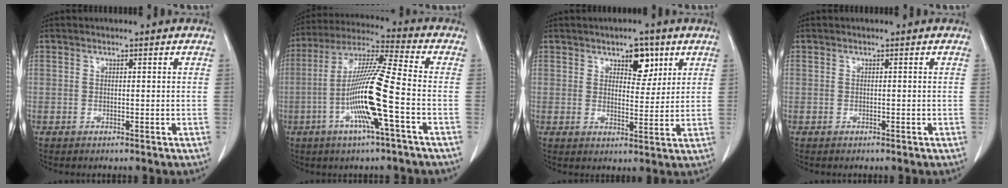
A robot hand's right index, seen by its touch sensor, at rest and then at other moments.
{"total": 14.2, "force": [-3.9, -0.2, 13.6], "torque": [-0.269, -0.002, -0.080]}
{"total": 5.4, "force": [3.0, 2.7, 3.5], "torque": [-0.047, 0.001, 0.045]}
{"total": 0.0}